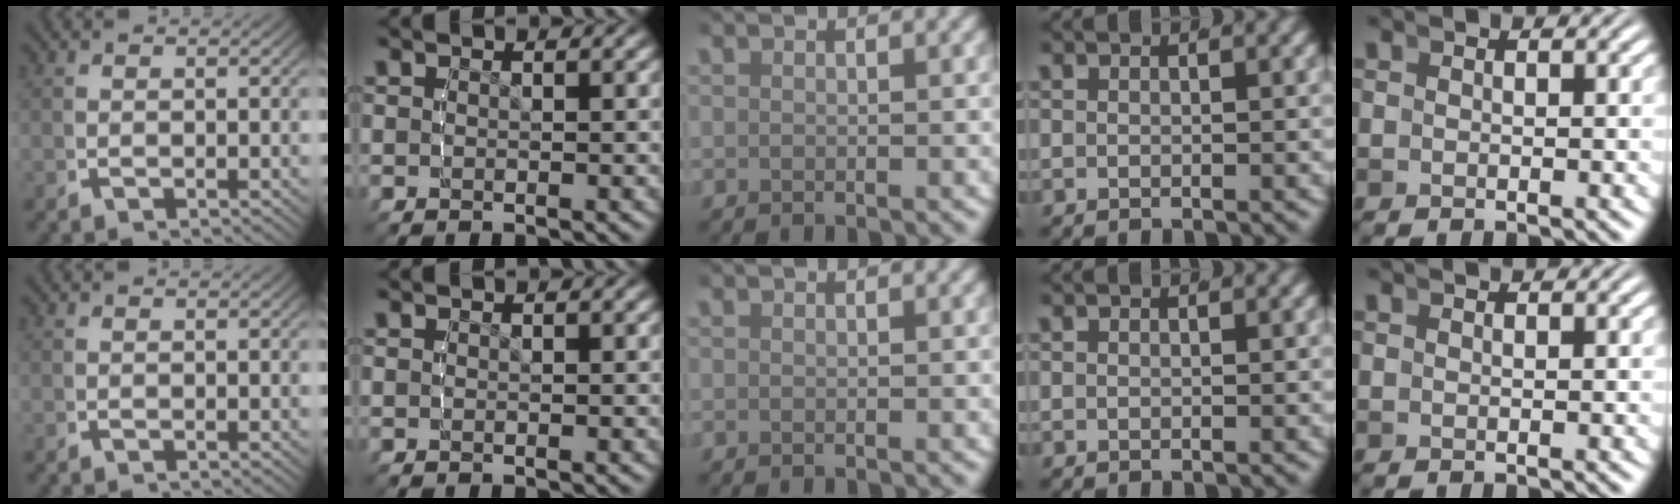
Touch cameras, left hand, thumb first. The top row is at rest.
{"little": {"total": 0.8, "force": [0.7, -0.4, -0.1], "torque": [0.014, 0.007, 0.011]}}